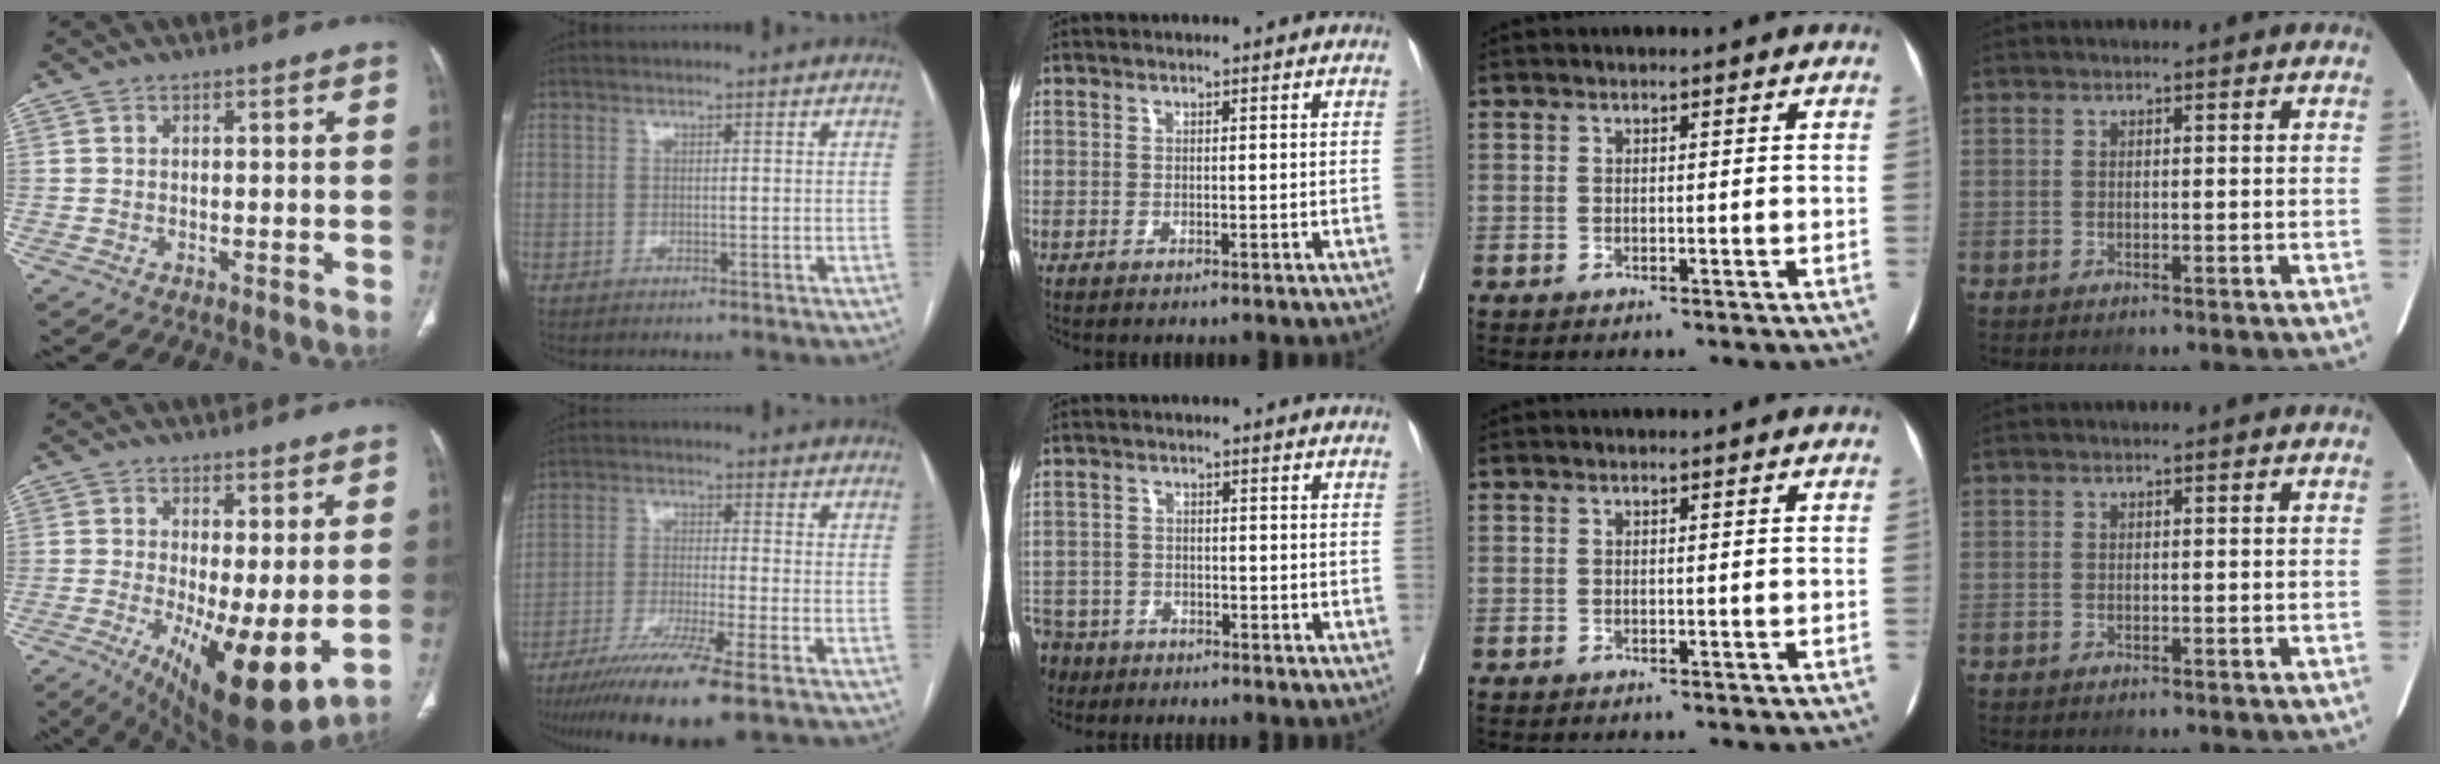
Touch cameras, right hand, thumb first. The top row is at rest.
{"thumb": {"total": 14.4, "force": [-2.1, 4.7, 13.4], "torque": [-0.218, -0.031, -0.016]}, "index": {"total": 12.7, "force": [-8.8, -0.5, 9.1], "torque": [-0.165, -0.035, -0.146]}, "middle": {"total": 9.1, "force": [-7.0, 5.5, 1.9], "torque": [-0.064, -0.008, -0.122]}}